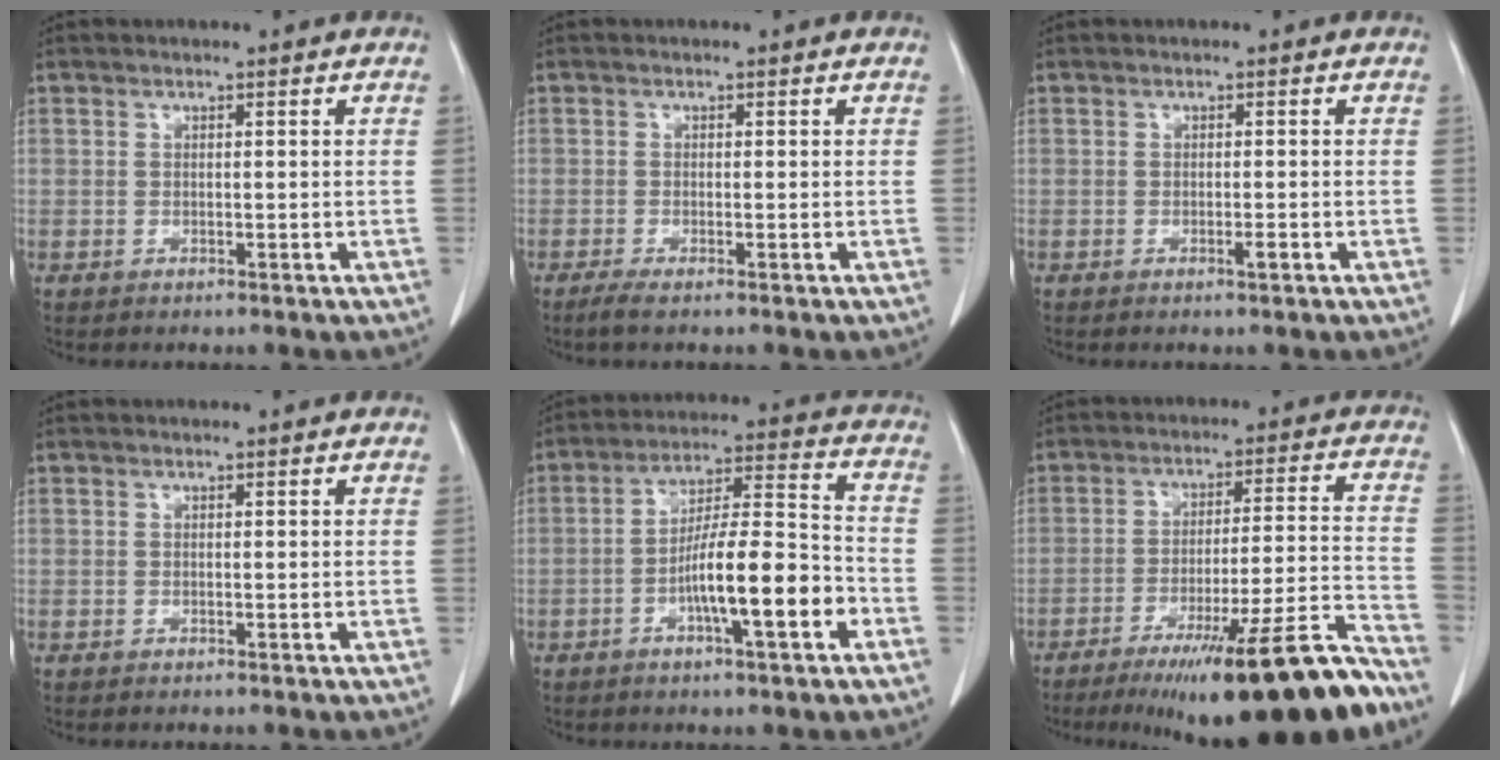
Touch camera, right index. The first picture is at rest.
{"total": 1.5, "force": [-1.0, 0.0, 1.0], "torque": [-0.028, -0.006, -0.023]}
{"total": 1.0, "force": [-0.5, 0.0, 0.8], "torque": [-0.017, -0.001, -0.007]}
{"total": 0.0}
{"total": 12.5, "force": [-4.6, 1.5, 11.6], "torque": [-0.197, 0.012, -0.075]}
{"total": 20.4, "force": [-15.0, 0.8, 13.7], "torque": [-0.146, 0.003, -0.231]}